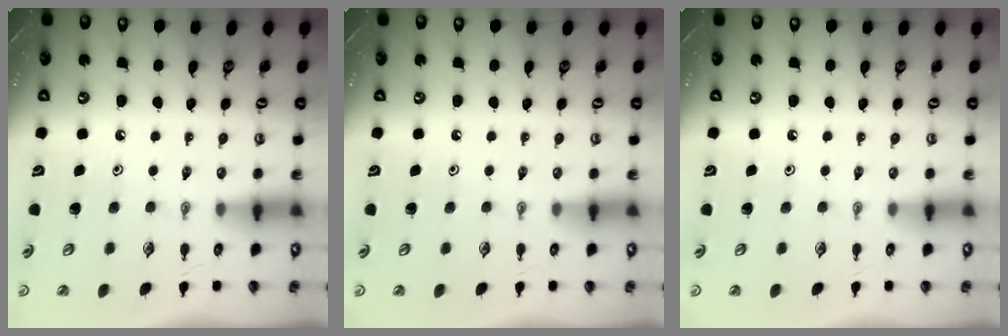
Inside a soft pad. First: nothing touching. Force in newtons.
{"total": 0.0}
{"total": 0.0}